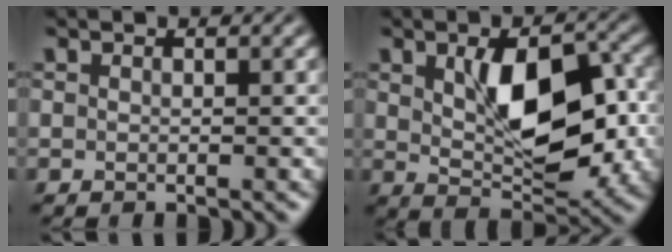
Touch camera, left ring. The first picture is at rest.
{"total": 8.4, "force": [0.7, 4.3, 7.1], "torque": [-0.122, -0.002, 0.017]}